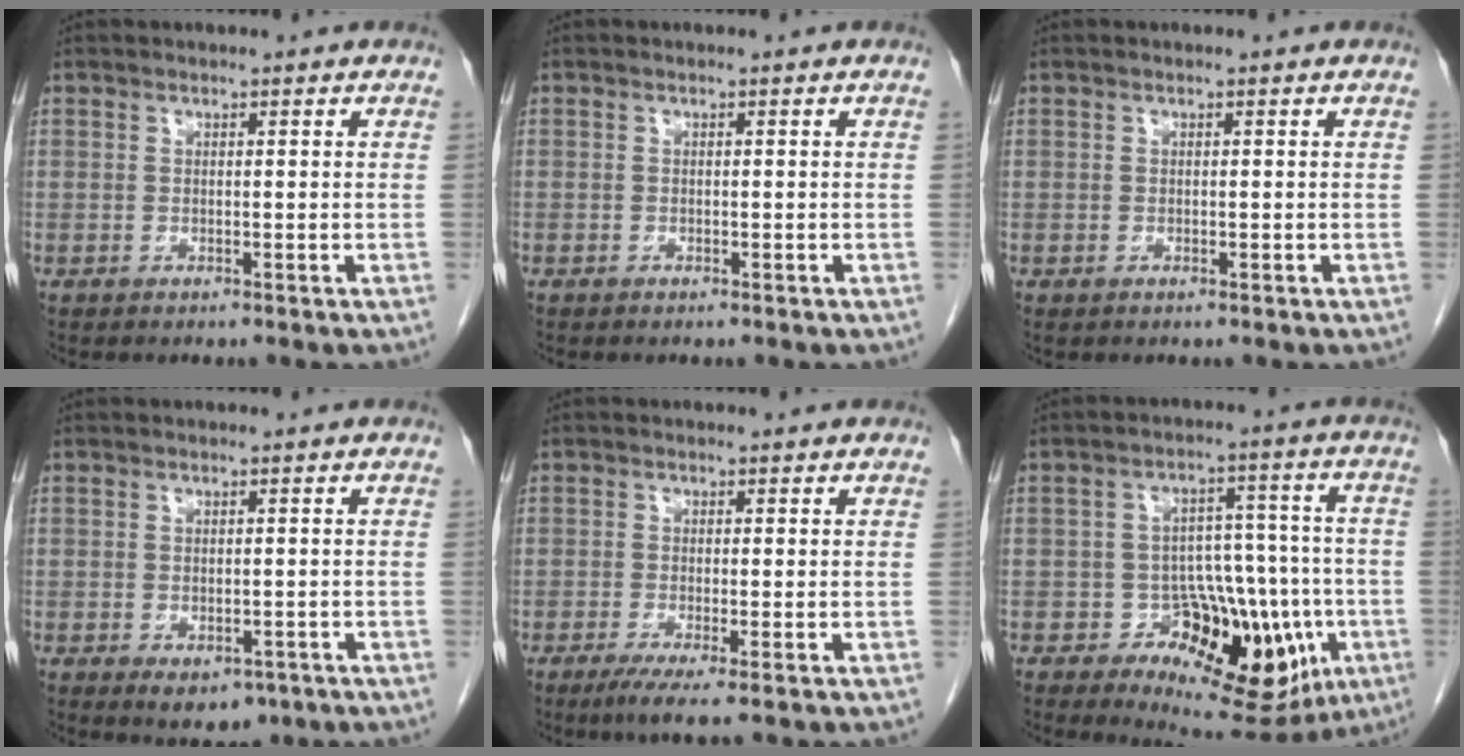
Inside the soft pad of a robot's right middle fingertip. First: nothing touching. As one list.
[{"total": 0.0}, {"total": 0.0}, {"total": 3.9, "force": [-1.9, 2.3, 2.5], "torque": [-0.029, -0.004, -0.015]}, {"total": 3.7, "force": [-2.0, 0.1, 3.1], "torque": [-0.052, -0.013, -0.034]}, {"total": 14.9, "force": [-5.4, 8.0, 11.3], "torque": [-0.125, 0.026, -0.062]}]